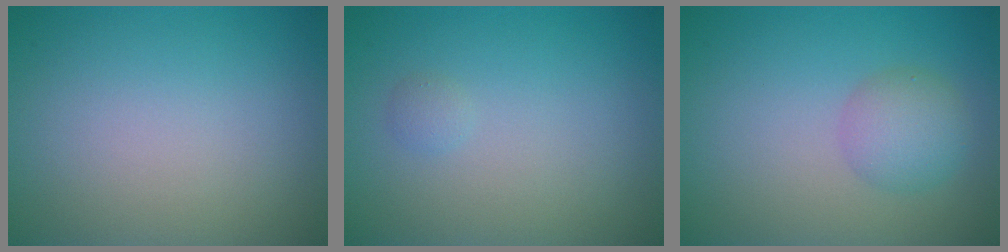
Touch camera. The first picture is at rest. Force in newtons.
{"total": 0.6, "press": 0.6, "slide": 0.0}
{"total": 2.8, "press": 2.8, "slide": 0.1}